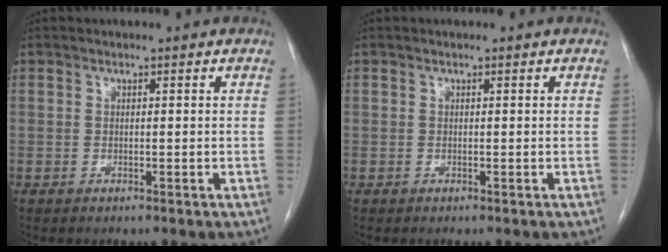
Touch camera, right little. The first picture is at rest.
{"total": 0.0}